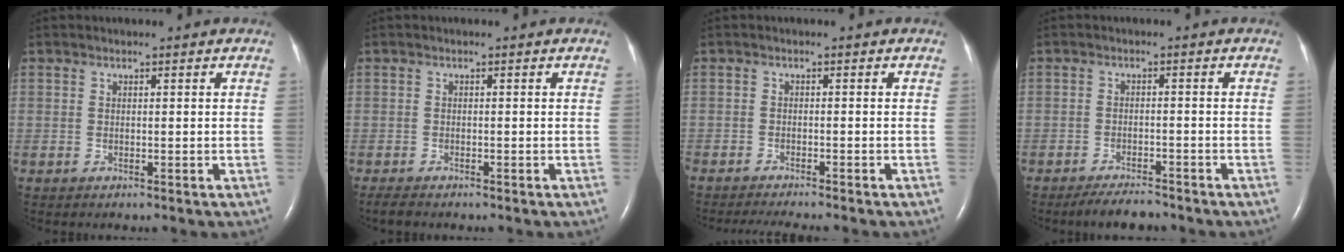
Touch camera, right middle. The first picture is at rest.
{"total": 1.8, "force": [-1.5, 0.4, 0.8], "torque": [-0.024, -0.006, -0.022]}
{"total": 6.7, "force": [-5.9, 0.4, 3.0], "torque": [-0.039, -0.015, -0.090]}
{"total": 4.2, "force": [-3.8, 0.7, 1.6], "torque": [-0.036, -0.012, -0.062]}